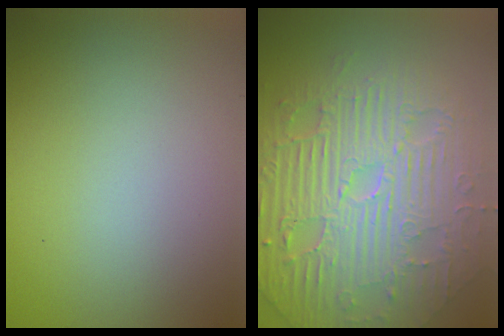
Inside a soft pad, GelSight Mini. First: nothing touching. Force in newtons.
{"total": 11.1, "press": 7.2, "slide": 8.5}